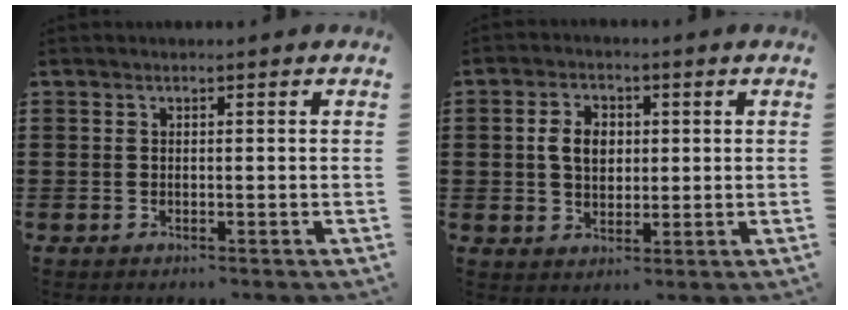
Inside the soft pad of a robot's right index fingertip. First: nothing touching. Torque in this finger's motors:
{"motor_torque": [0.35, -0.31, 0.43, 0.11]}